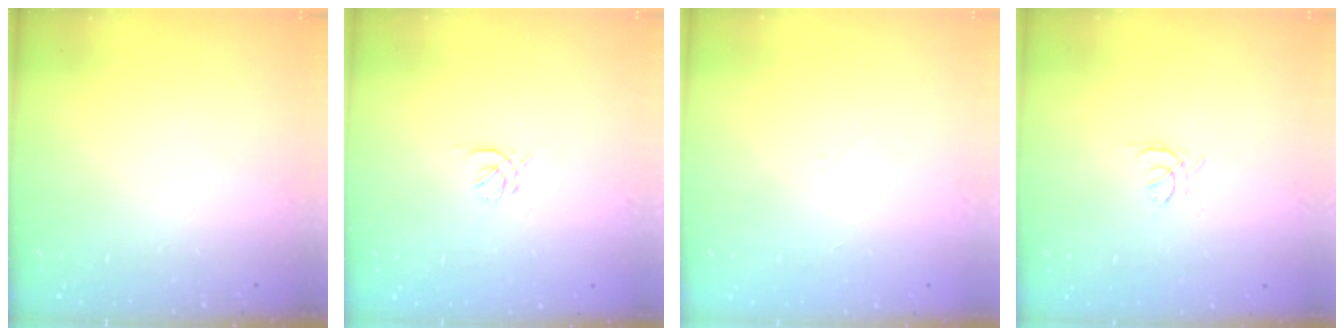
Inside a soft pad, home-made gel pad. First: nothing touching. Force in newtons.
{"total": 1.0, "press": 0.9, "slide": 0.4}
{"total": 2.0, "press": 1.9, "slide": 0.5}
{"total": 1.5, "press": 1.4, "slide": 0.6}